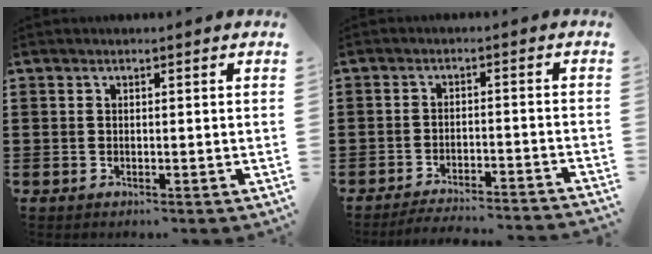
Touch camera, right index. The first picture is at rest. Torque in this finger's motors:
{"motor_torque": [-0.36, 0.61, -0.62, -0.21]}